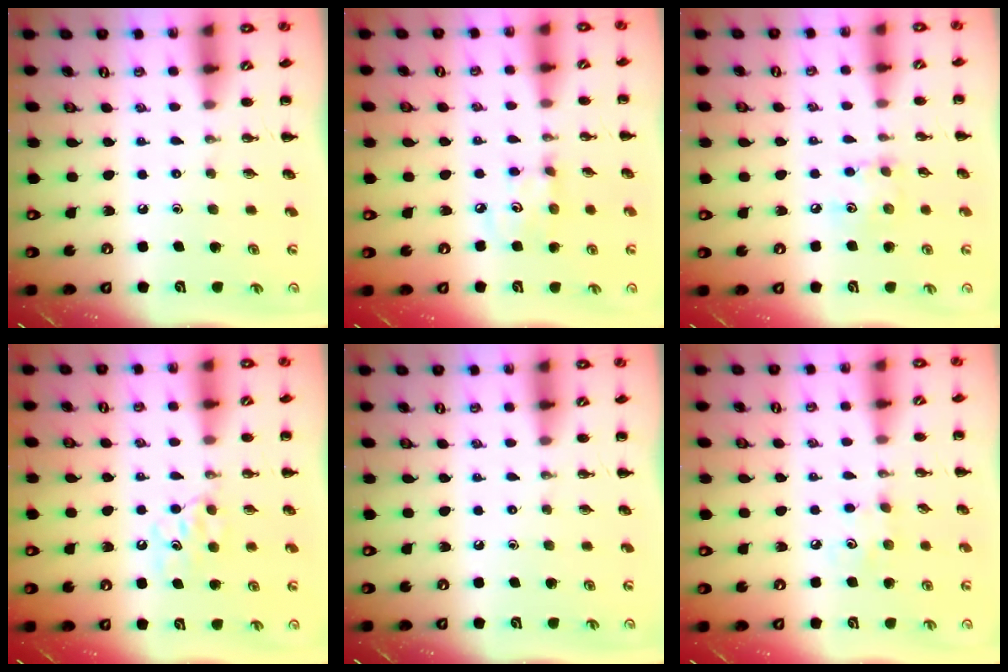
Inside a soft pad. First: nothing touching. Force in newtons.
{"total": 3.8, "press": 3.7, "slide": 0.7}
{"total": 6.2, "press": 6.2, "slide": 0.8}
{"total": 6.6, "press": 6.4, "slide": 1.6}
{"total": 0.0}
{"total": 4.1, "press": 4.0, "slide": 0.9}